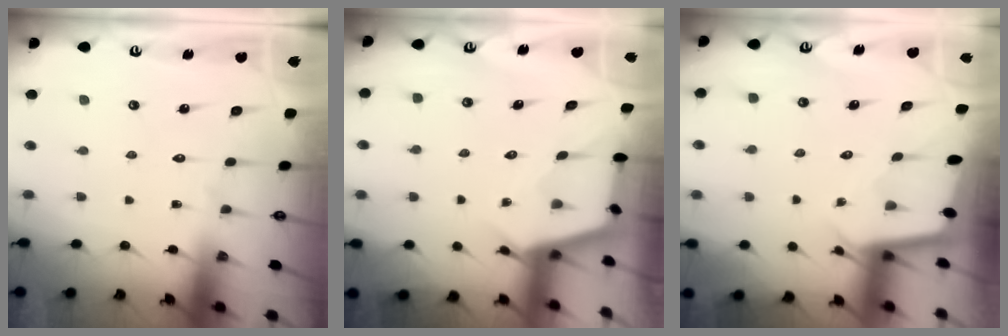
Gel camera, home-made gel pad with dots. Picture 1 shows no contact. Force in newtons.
{"total": 2.7, "press": 2.7, "slide": 0.3}
{"total": 1.8, "press": 1.8, "slide": 0.1}